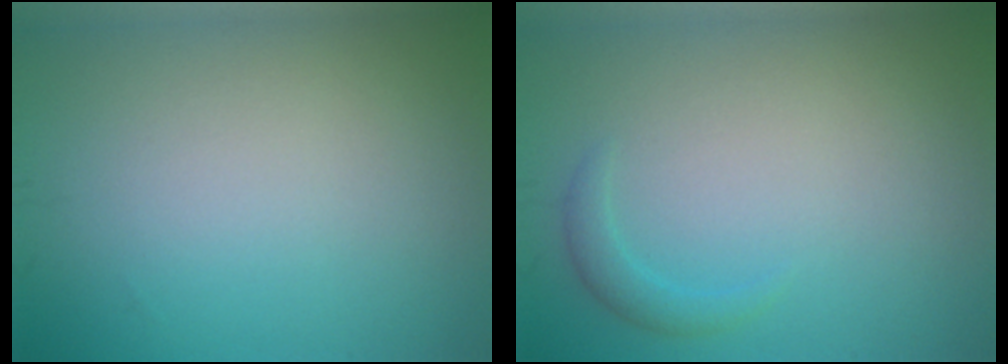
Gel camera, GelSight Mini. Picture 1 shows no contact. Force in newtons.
{"total": 1.3, "press": 1.3, "slide": 0.2}